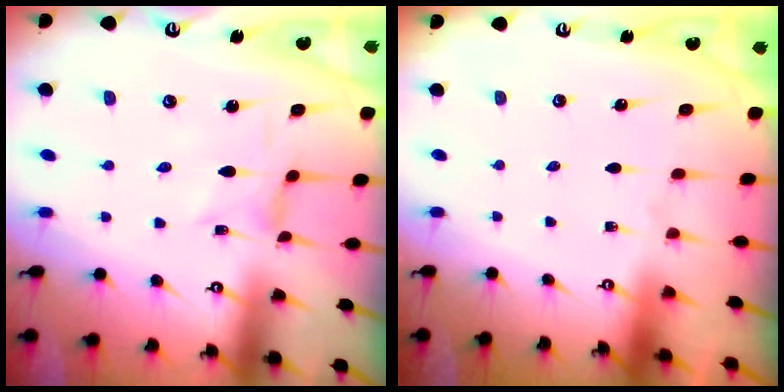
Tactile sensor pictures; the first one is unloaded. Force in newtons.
{"total": 0.0}